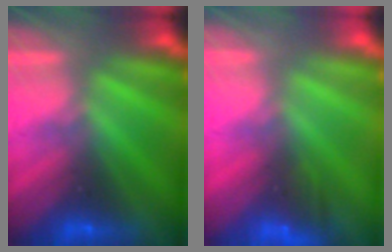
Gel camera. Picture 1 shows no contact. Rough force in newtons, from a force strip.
{"total": 4.5}